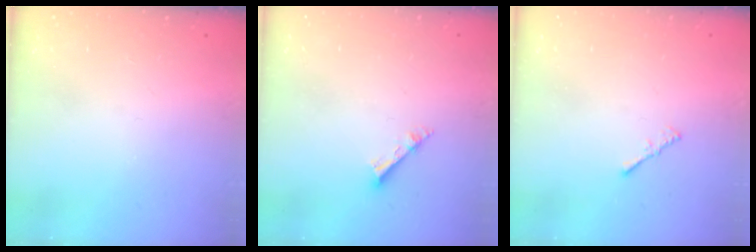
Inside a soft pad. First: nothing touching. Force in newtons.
{"total": 2.6, "press": 2.5, "slide": 0.2}
{"total": 0.7, "press": 0.6, "slide": 0.3}